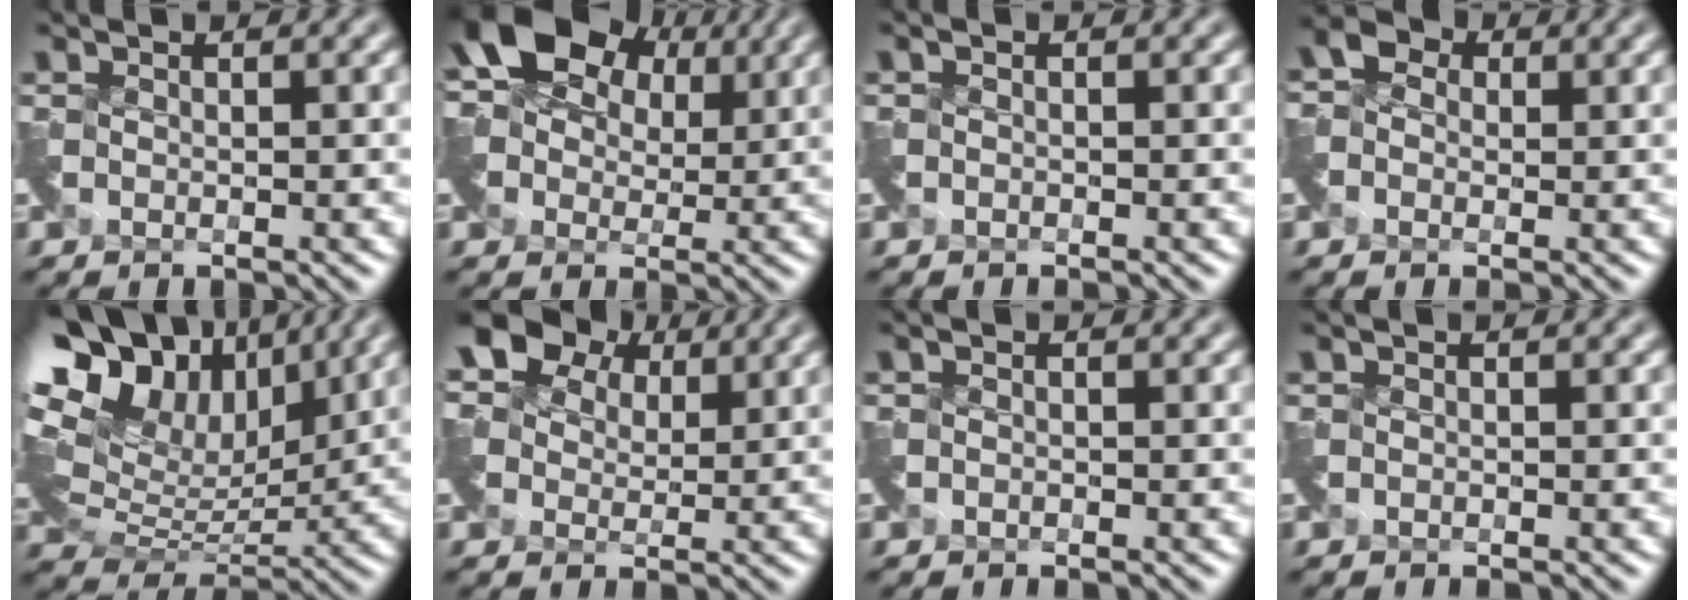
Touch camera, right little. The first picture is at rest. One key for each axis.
{"total": 10.9, "fx": 3.7, "fy": 7.3, "fz": 7.1, "tx": -0.123, "ty": 0.013, "tz": 0.056}
{"total": 0.7, "fx": -0.7, "fy": 0.0, "fz": -0.3, "tx": 0.004, "ty": -0.008, "tz": -0.014}
{"total": 2.1, "fx": -0.5, "fy": 1.9, "fz": 0.6, "tx": -0.018, "ty": 0.000, "tz": -0.015}
{"total": 15.5, "fx": 9.1, "fy": 9.2, "fz": 8.5, "tx": -0.180, "ty": 0.052, "tz": 0.145}
{"total": 8.4, "fx": 3.6, "fy": 6.0, "fz": 4.7, "tx": -0.099, "ty": 0.027, "tz": 0.047}
{"total": 0.5, "fx": -0.4, "fy": 0.1, "fz": -0.3, "tx": 0.004, "ty": -0.004, "tz": -0.007}
{"total": 0.0}